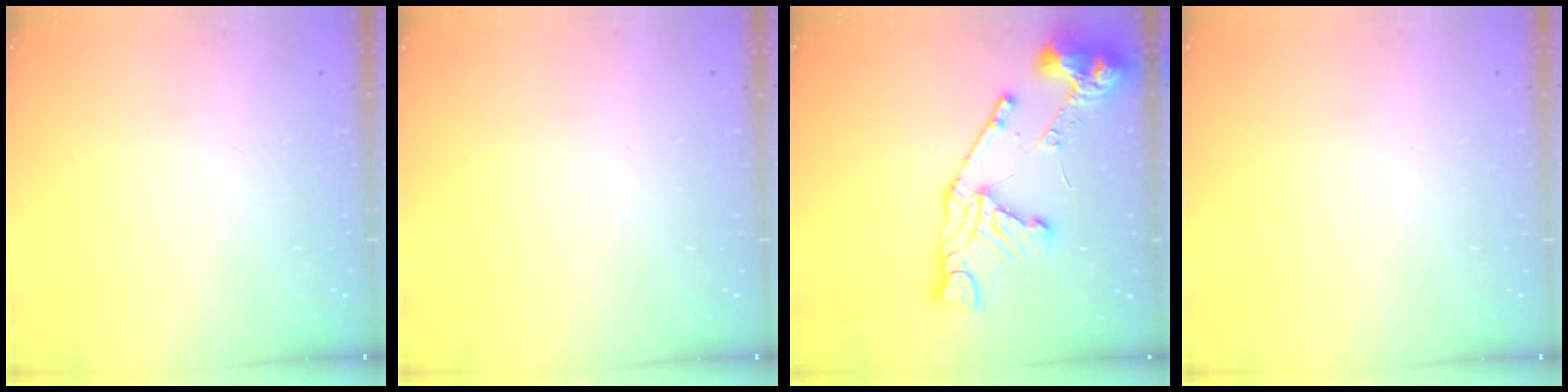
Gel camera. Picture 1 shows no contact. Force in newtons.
{"total": 0.0}
{"total": 17.9, "press": 17.8, "slide": 2.1}
{"total": 0.0}